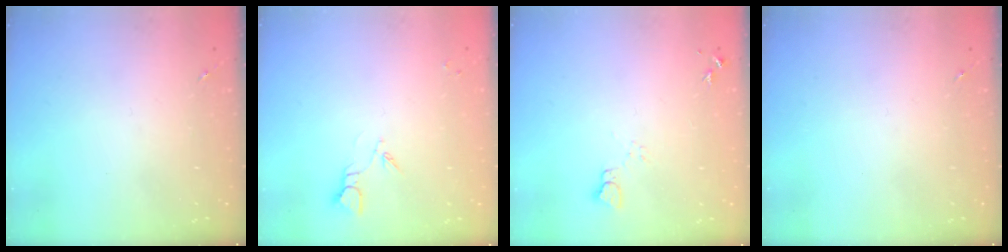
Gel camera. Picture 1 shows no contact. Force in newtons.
{"total": 3.3, "press": 3.3, "slide": 0.4}
{"total": 3.7, "press": 3.7, "slide": 0.4}
{"total": 0.0}